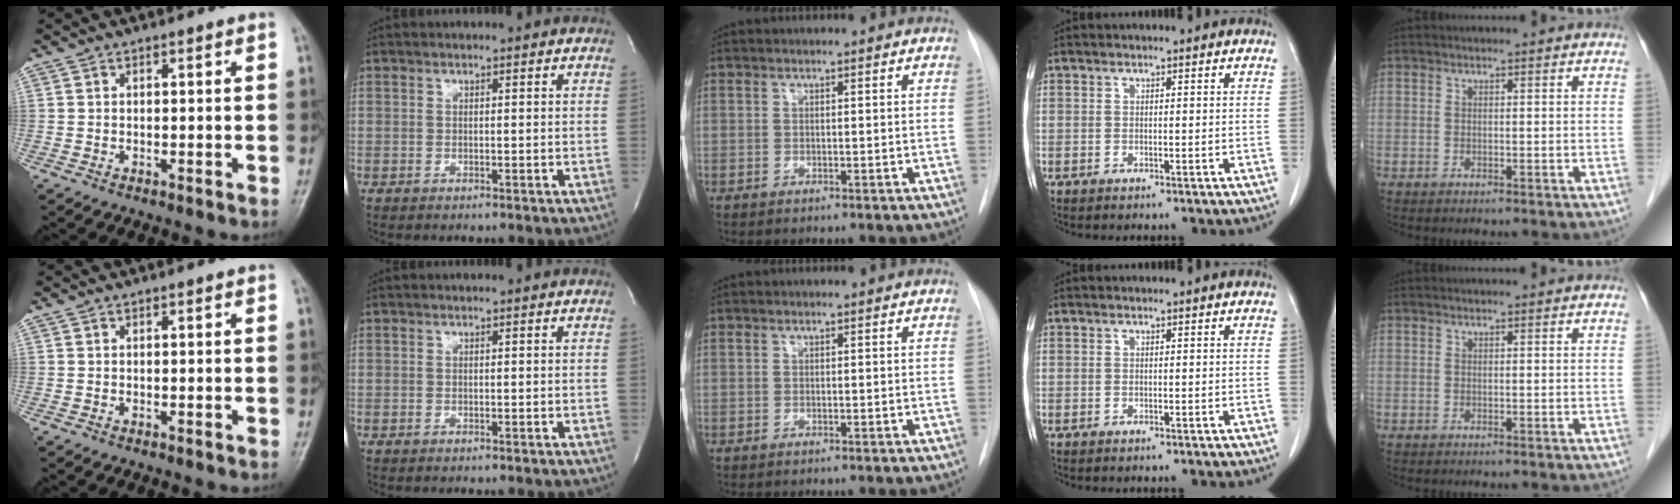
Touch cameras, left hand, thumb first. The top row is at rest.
{}